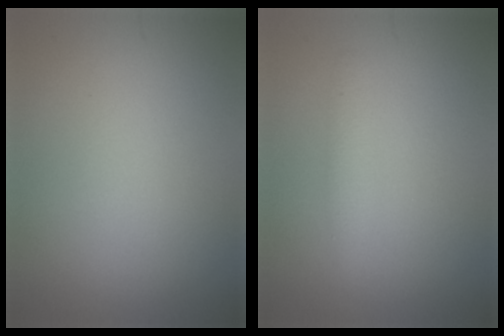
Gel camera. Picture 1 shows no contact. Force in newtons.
{"total": 1.3, "press": 1.3, "slide": 0.0}